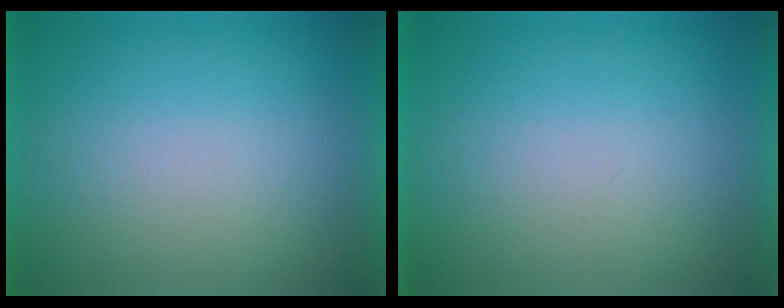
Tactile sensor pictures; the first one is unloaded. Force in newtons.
{"total": 0.0}